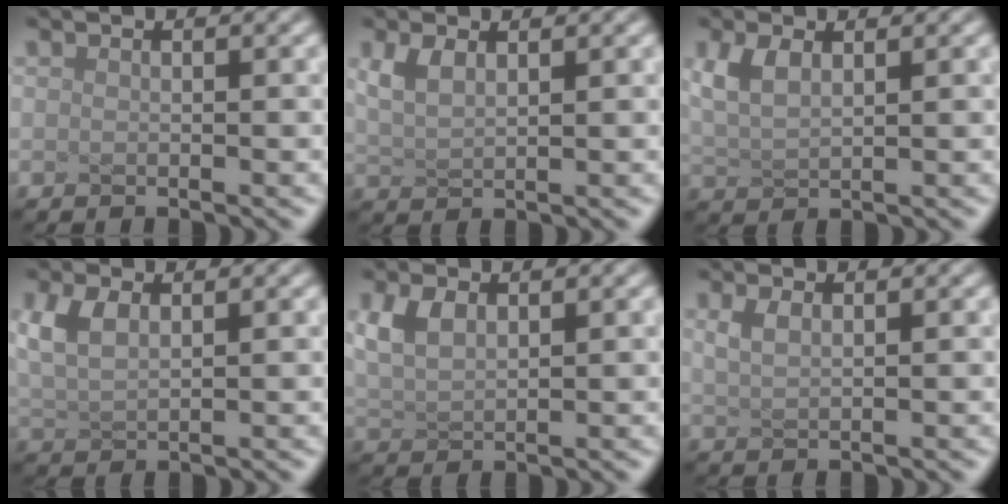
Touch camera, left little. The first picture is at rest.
{"total": 2.2, "force": [1.1, 1.0, 1.7], "torque": [-0.043, 0.002, 0.028]}
{"total": 2.9, "force": [1.3, 1.4, 2.2], "torque": [-0.058, 0.007, 0.028]}
{"total": 3.5, "force": [1.3, 1.9, 2.6], "torque": [-0.070, 0.007, 0.028]}
{"total": 3.2, "force": [1.3, 1.8, 2.2], "torque": [-0.058, 0.006, 0.029]}
{"total": 1.5, "force": [0.7, 0.6, 1.1], "torque": [-0.025, 0.002, 0.017]}